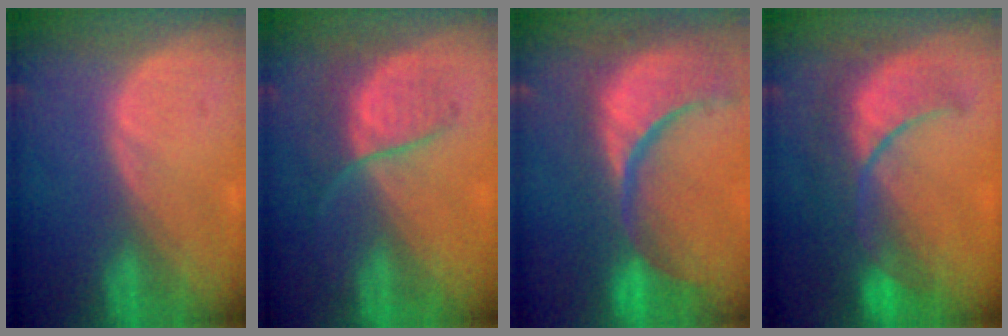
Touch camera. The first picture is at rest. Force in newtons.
{"total": 6.3, "press": 6.0, "slide": 2.0}
{"total": 15.4, "press": 12.1, "slide": 9.6}
{"total": 9.9, "press": 9.3, "slide": 3.5}